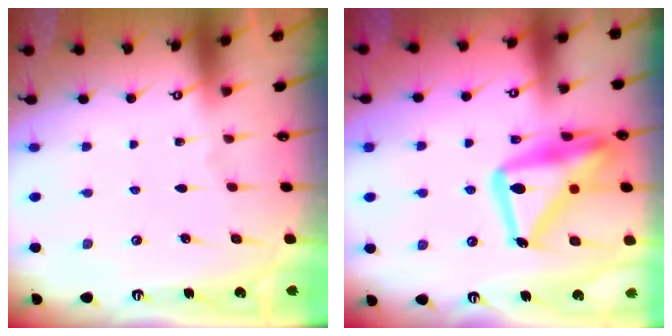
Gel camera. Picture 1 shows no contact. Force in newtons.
{"total": 22.3, "press": 22.2, "slide": 2.1}